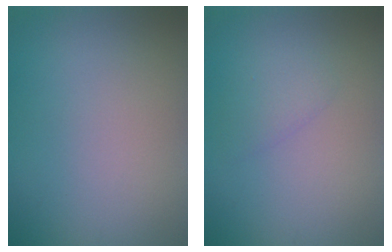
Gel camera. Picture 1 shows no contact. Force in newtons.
{"total": 1.3, "press": 1.3, "slide": 0.1}